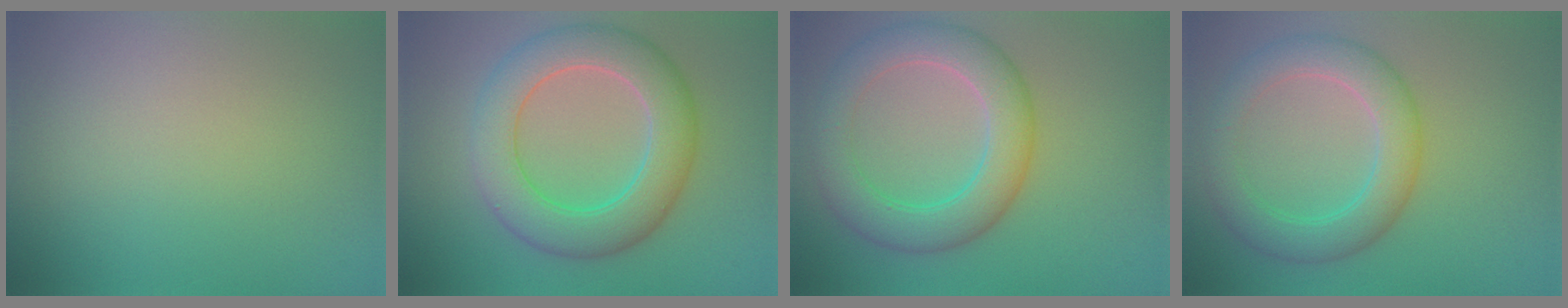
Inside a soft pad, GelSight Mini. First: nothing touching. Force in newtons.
{"total": 7.4, "press": 7.4, "slide": 0.5}
{"total": 6.3, "press": 6.3, "slide": 0.3}
{"total": 5.2, "press": 5.2, "slide": 0.2}